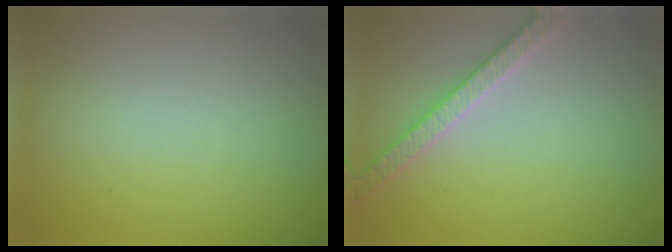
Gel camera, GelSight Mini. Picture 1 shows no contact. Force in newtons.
{"total": 2.7, "press": 2.7, "slide": 0.1}